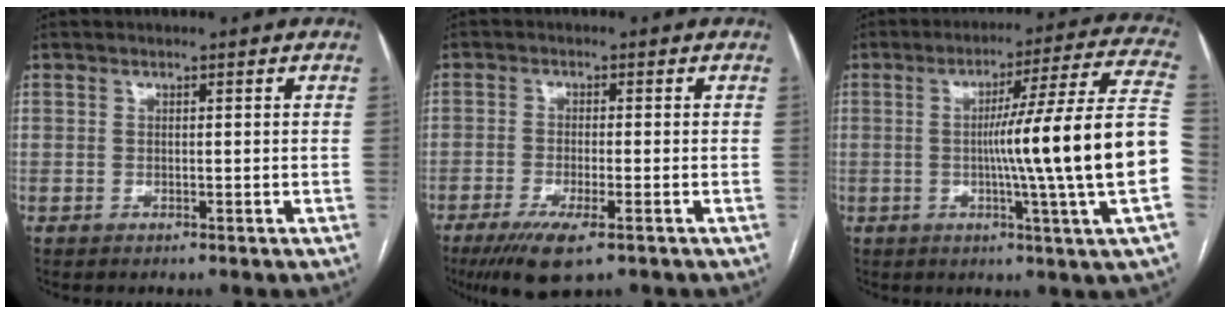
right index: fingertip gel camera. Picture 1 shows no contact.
{"total": 7.3, "force": [-4.4, 1.0, 5.7], "torque": [-0.103, -0.019, -0.073]}
{"total": 19.4, "force": [-2.1, -2.7, 19.1], "torque": [-0.238, 0.008, -0.044]}